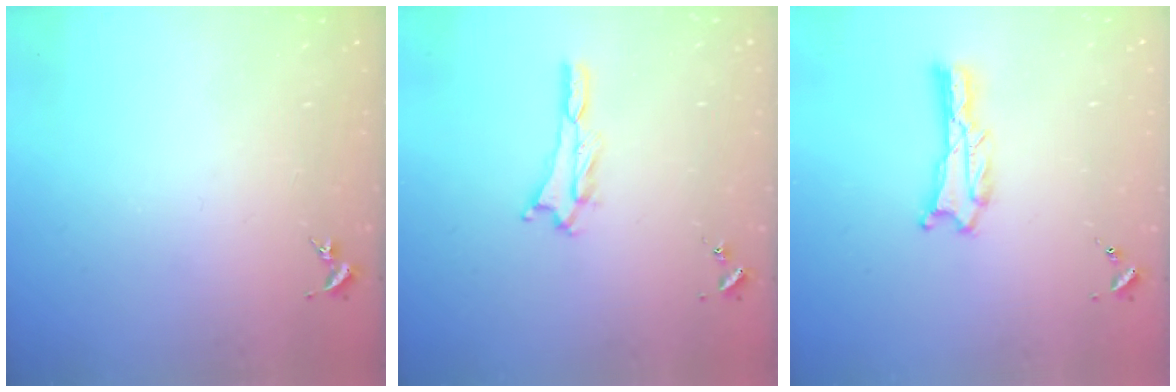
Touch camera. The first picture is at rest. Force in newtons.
{"total": 1.8, "press": 1.8, "slide": 0.1}
{"total": 0.7, "press": 0.7, "slide": 0.1}